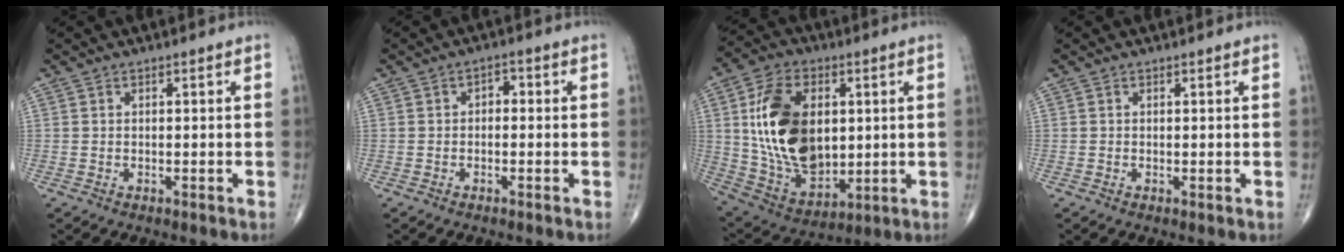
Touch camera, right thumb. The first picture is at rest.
{"total": 2.1, "force": [-0.2, 1.4, 1.5], "torque": [-0.006, 0.011, -0.013]}
{"total": 21.1, "force": [2.8, 13.3, 16.1], "torque": [-0.270, -0.014, 0.065]}
{"total": 0.0}